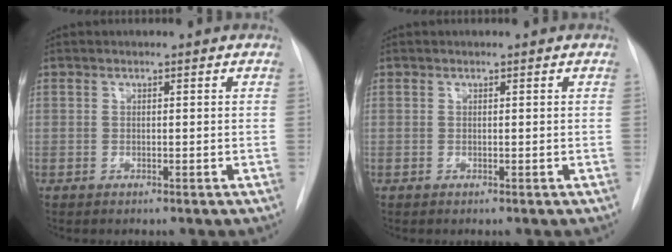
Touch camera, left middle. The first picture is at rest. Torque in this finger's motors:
{"motor_torque": [0.00, 0.00, 0.00, 0.00]}